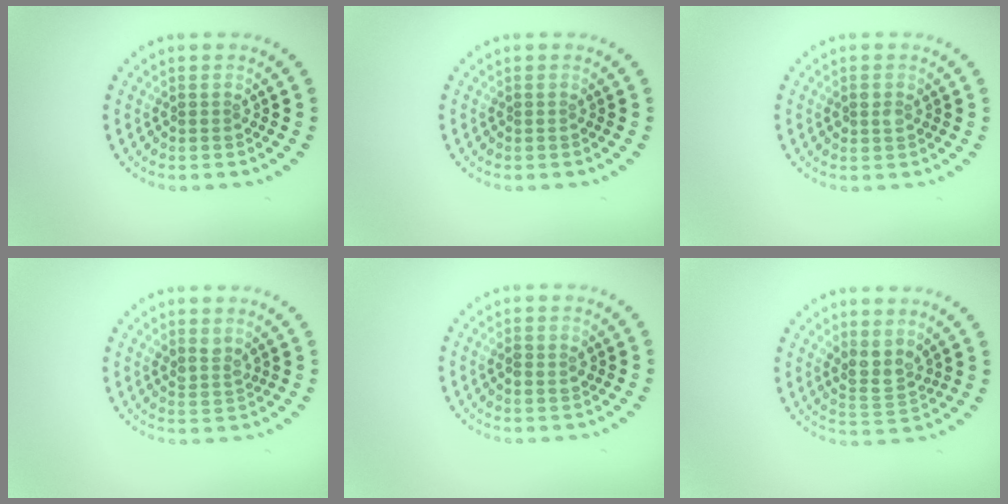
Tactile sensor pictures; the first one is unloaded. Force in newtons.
{"total": 0.0}
{"total": 1.2, "press": 1.1, "slide": 0.3}
{"total": 1.4, "press": 1.1, "slide": 0.9}
{"total": 1.3, "press": 1.2, "slide": 0.2}
{"total": 2.5, "press": 2.0, "slide": 1.5}